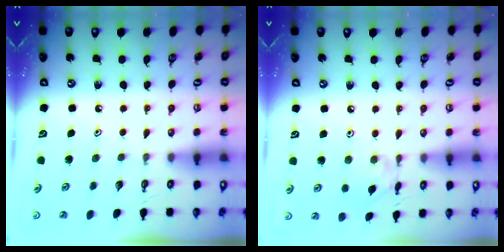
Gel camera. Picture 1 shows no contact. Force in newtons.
{"total": 4.6, "press": 4.5, "slide": 0.4}